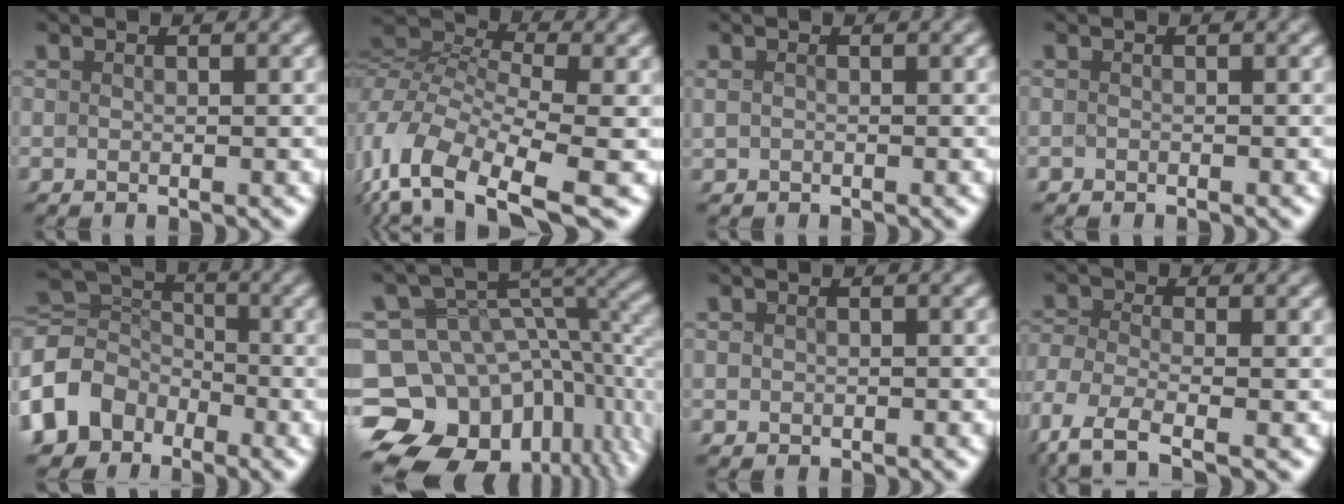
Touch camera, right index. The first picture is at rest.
{"total": 7.9, "force": [-2.5, 4.4, 6.1], "torque": [-0.145, -0.029, -0.029]}
{"total": 0.8, "force": [-0.2, -0.4, -0.7], "torque": [0.008, -0.008, 0.005]}
{"total": 0.7, "force": [-0.5, 0.3, -0.3], "torque": [0.003, -0.002, -0.011]}
{"total": 8.6, "force": [-1.8, 7.7, 3.4], "torque": [-0.086, -0.028, -0.035]}
{"total": 17.2, "force": [-4.7, 14.0, 8.8], "torque": [-0.168, -0.067, -0.070]}
{"total": 0.7, "force": [0.0, -0.2, -0.6], "torque": [0.012, -0.006, 0.001]}
{"total": 5.7, "force": [-4.0, 2.5, 3.2], "torque": [-0.084, -0.034, -0.048]}